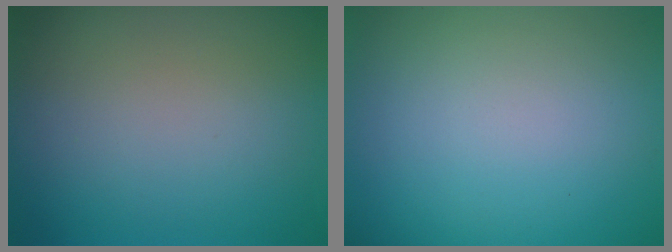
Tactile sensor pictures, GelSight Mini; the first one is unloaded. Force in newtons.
{"total": 0.0}